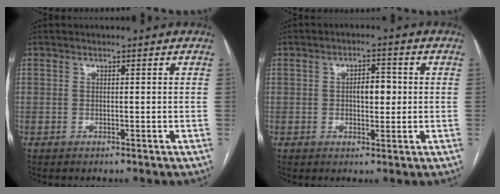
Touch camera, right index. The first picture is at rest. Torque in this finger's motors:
{"motor_torque": [0.93, 0.13, 0.25, 0.06]}